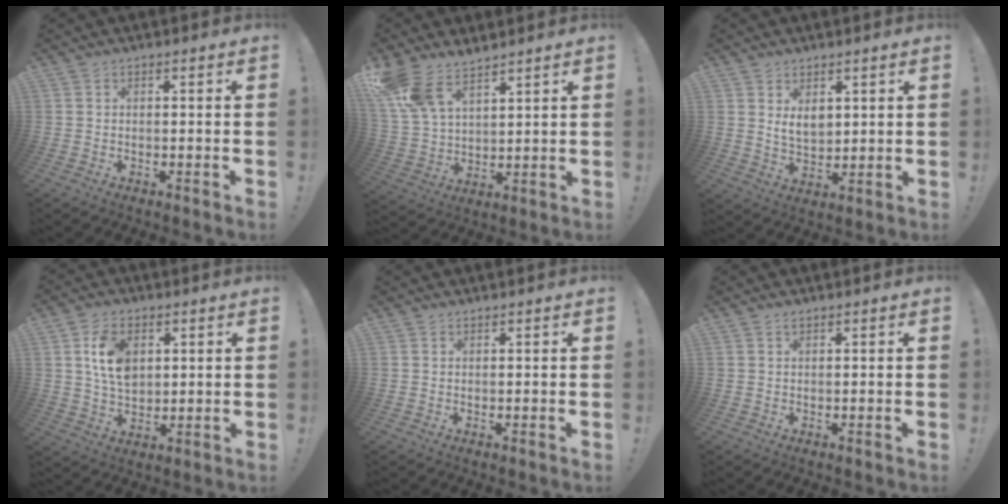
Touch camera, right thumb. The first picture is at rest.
{"total": 12.4, "force": [9.3, 6.0, 5.6], "torque": [-0.120, -0.044, 0.183]}
{"total": 6.4, "force": [3.3, 4.2, 3.5], "torque": [-0.054, -0.018, 0.060]}
{"total": 10.4, "force": [3.5, 7.0, 6.8], "torque": [-0.114, -0.001, 0.066]}
{"total": 0.8, "force": [0.8, 0.1, -0.2], "torque": [0.013, -0.004, 0.014]}
{"total": 0.8, "force": [0.8, 0.2, 0.0], "torque": [0.008, -0.003, 0.014]}